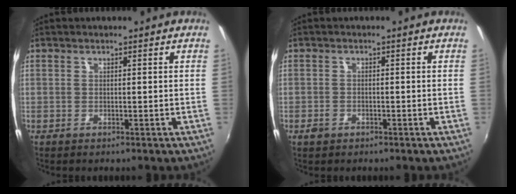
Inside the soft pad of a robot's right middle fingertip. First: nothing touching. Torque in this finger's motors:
{"motor_torque": [-0.12, -0.04, 0.01, 0.00]}